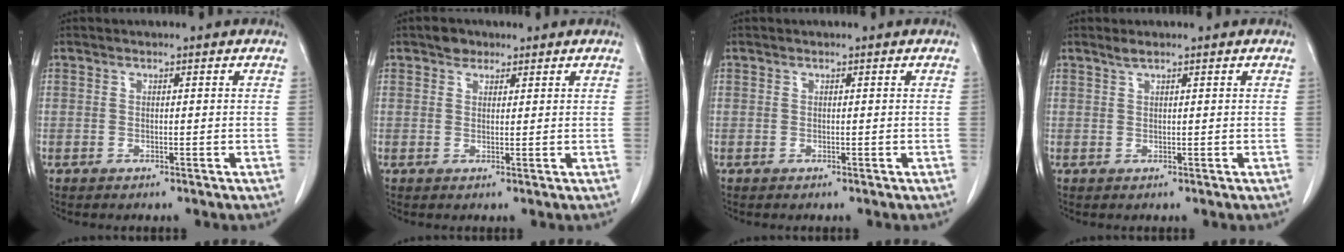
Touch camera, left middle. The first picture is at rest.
{"total": 2.0, "force": [1.4, 1.3, 0.5], "torque": [-0.009, 0.005, 0.021]}
{"total": 0.0}
{"total": 1.1, "force": [0.9, 0.0, 0.6], "torque": [-0.016, 0.003, 0.021]}